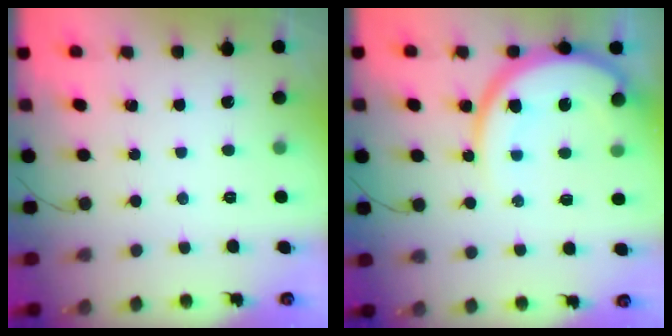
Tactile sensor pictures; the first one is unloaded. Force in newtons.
{"total": 13.3, "press": 13.2, "slide": 1.4}